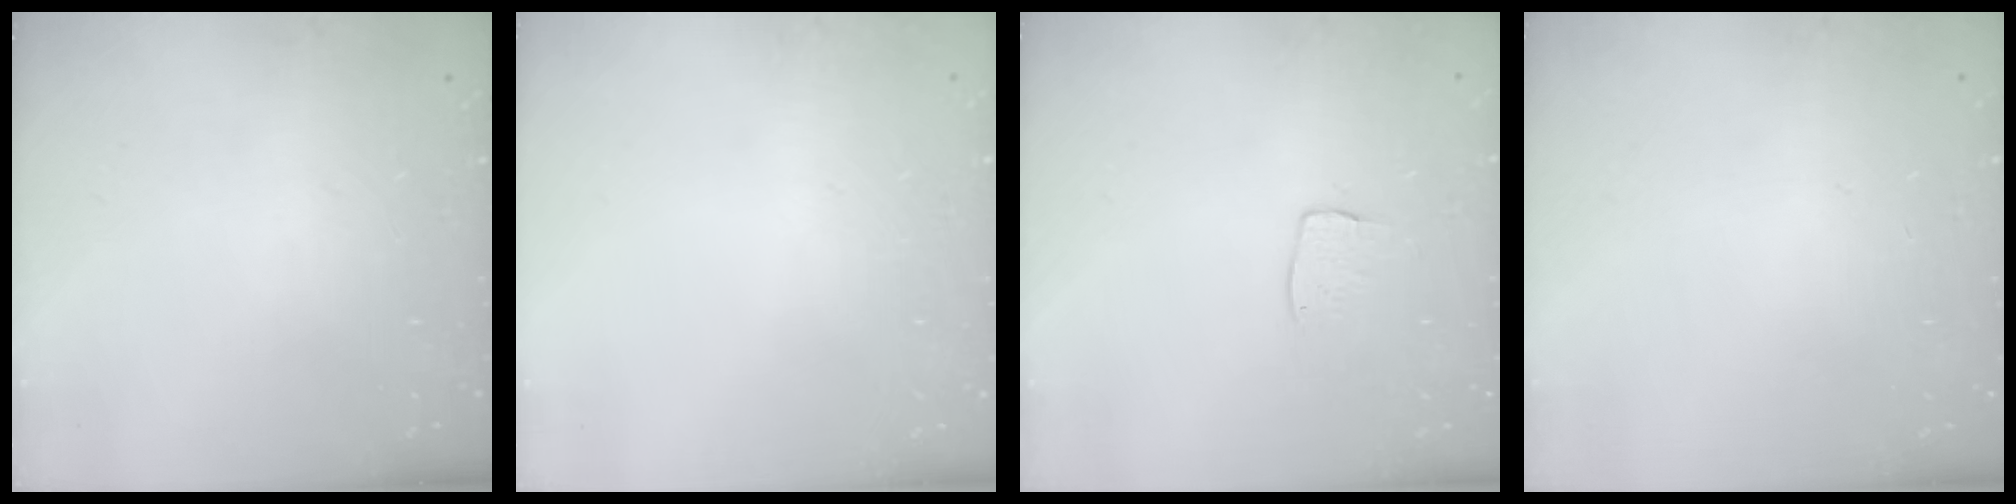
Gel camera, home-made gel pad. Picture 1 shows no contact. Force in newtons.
{"total": 0.0}
{"total": 5.0, "press": 5.0, "slide": 0.3}
{"total": 0.0}